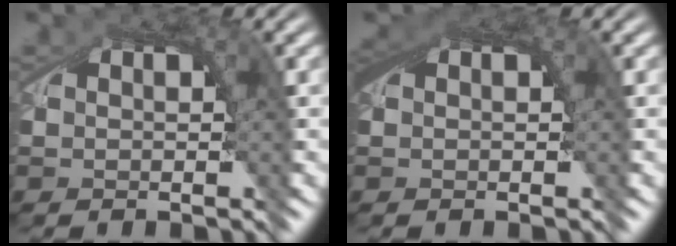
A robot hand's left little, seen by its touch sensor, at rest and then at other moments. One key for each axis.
{"total": 1.5, "fx": 0.2, "fy": 0.9, "fz": 1.2, "tx": -0.021, "ty": -0.002, "tz": 0.005}